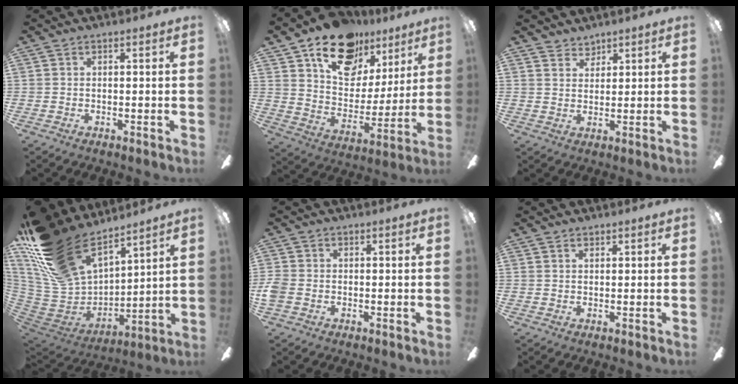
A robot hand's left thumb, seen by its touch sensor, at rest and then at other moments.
{"total": 18.7, "force": [12.3, 11.3, 8.4], "torque": [-0.132, -0.072, 0.222]}
{"total": 3.6, "force": [3.1, 1.7, -0.3], "torque": [0.004, -0.016, 0.058]}
{"total": 23.2, "force": [16.8, 11.3, 11.5], "torque": [-0.253, -0.098, 0.310]}
{"total": 3.0, "force": [-1.0, 2.2, 1.7], "torque": [-0.039, 0.005, -0.021]}
{"total": 0.6, "force": [0.5, 0.4, 0.3], "torque": [-0.005, 0.001, 0.009]}